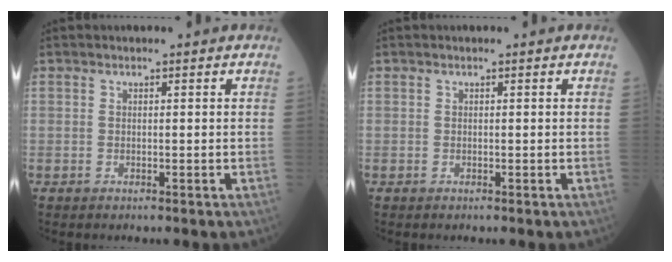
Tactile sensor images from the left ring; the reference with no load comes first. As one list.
[{"total": 0.0}]